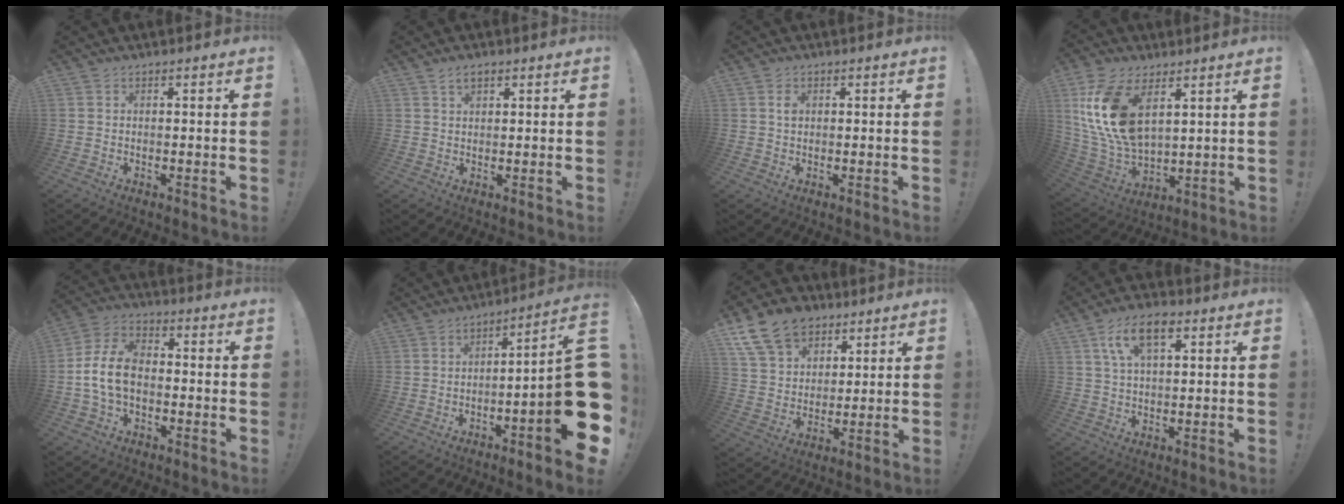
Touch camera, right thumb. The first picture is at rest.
{"total": 2.9, "force": [1.7, 1.4, 1.9], "torque": [-0.032, 0.000, 0.029]}
{"total": 1.7, "force": [0.4, 1.3, 1.1], "torque": [-0.014, 0.000, 0.005]}
{"total": 17.8, "force": [7.5, 9.9, 12.7], "torque": [-0.277, -0.036, 0.139]}
{"total": 12.0, "force": [-1.9, 8.2, 8.5], "torque": [-0.166, 0.019, -0.029]}
{"total": 17.4, "force": [-3.9, 1.6, 16.9], "torque": [-0.236, 0.006, -0.062]}
{"total": 15.4, "force": [9.0, 10.8, 6.3], "torque": [-0.104, -0.049, 0.174]}
{"total": 10.3, "force": [4.5, 4.9, 7.9], "torque": [-0.135, 0.007, 0.082]}